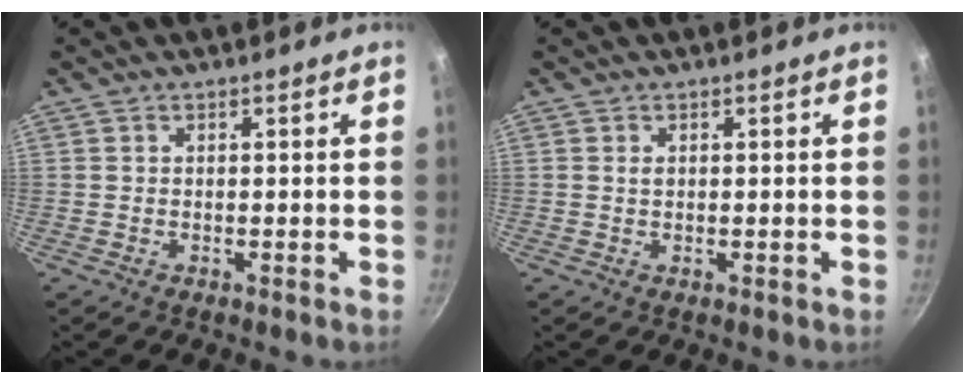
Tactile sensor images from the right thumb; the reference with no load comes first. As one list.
[{"total": 0.9, "force": [0.2, 0.5, 0.7], "torque": [-0.011, 0.000, 0.003]}]